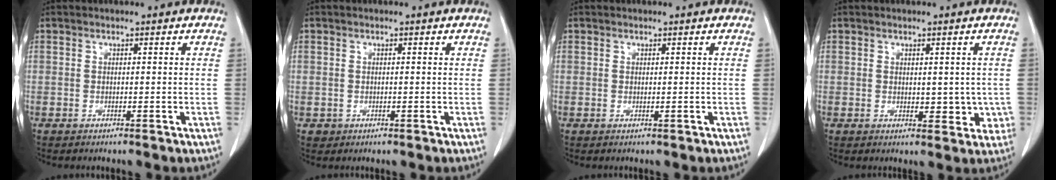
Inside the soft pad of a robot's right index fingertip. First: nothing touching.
{"total": 1.3, "force": [-0.1, 1.3, 0.1], "torque": [0.002, 0.004, 0.000]}
{"total": 0.0}
{"total": 3.9, "force": [-0.1, 2.4, 3.1], "torque": [-0.023, -0.004, 0.004]}